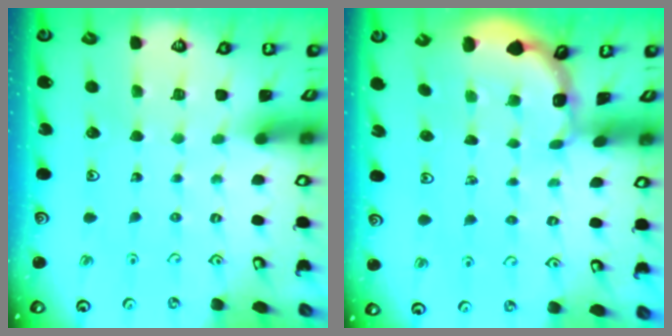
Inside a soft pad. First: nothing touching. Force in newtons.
{"total": 2.1, "press": 2.1, "slide": 0.2}